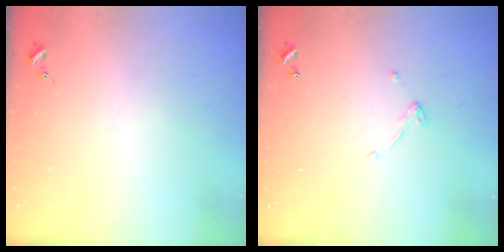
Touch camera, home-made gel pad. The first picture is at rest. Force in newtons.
{"total": 4.4, "press": 4.4, "slide": 0.2}